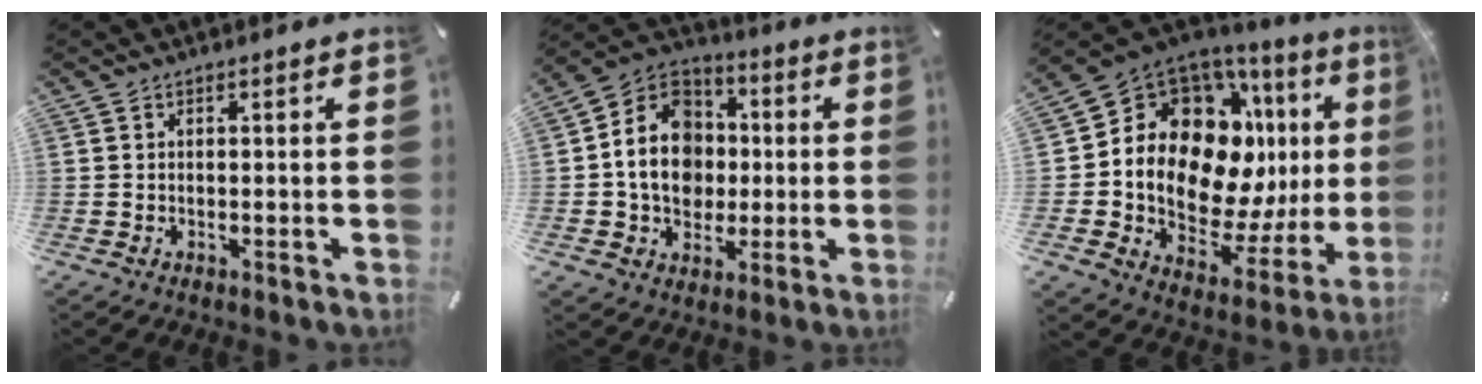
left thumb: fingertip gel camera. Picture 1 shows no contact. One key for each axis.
{"total": 13.5, "fx": -1.3, "fy": 11.9, "fz": 6.3, "tx": -0.137, "ty": 0.017, "tz": -0.025}
{"total": 17.3, "fx": 4.5, "fy": 11.5, "fz": 12.1, "tx": -0.217, "ty": -0.074, "tz": 0.080}